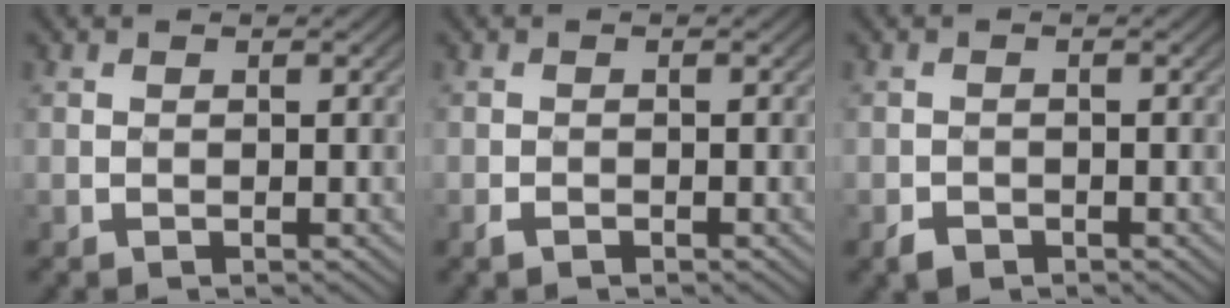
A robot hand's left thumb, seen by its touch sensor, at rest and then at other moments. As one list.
[{"total": 1.0, "force": [-0.7, 0.4, 0.6], "torque": [-0.012, -0.002, -0.014]}, {"total": 1.5, "force": [-1.0, 0.9, 0.6], "torque": [-0.012, -0.003, -0.022]}]